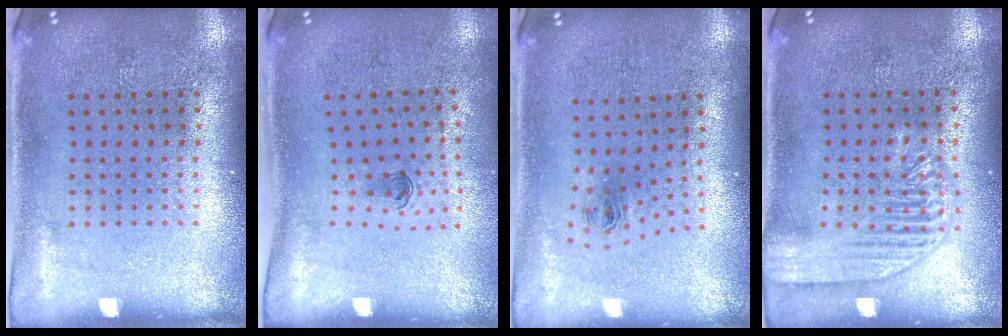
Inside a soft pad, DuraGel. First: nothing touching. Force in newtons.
{"total": 0.6, "press": 0.3, "slide": 0.5}
{"total": 0.9, "press": 0.3, "slide": 0.8}
{"total": 1.9, "press": 1.9, "slide": 0.2}